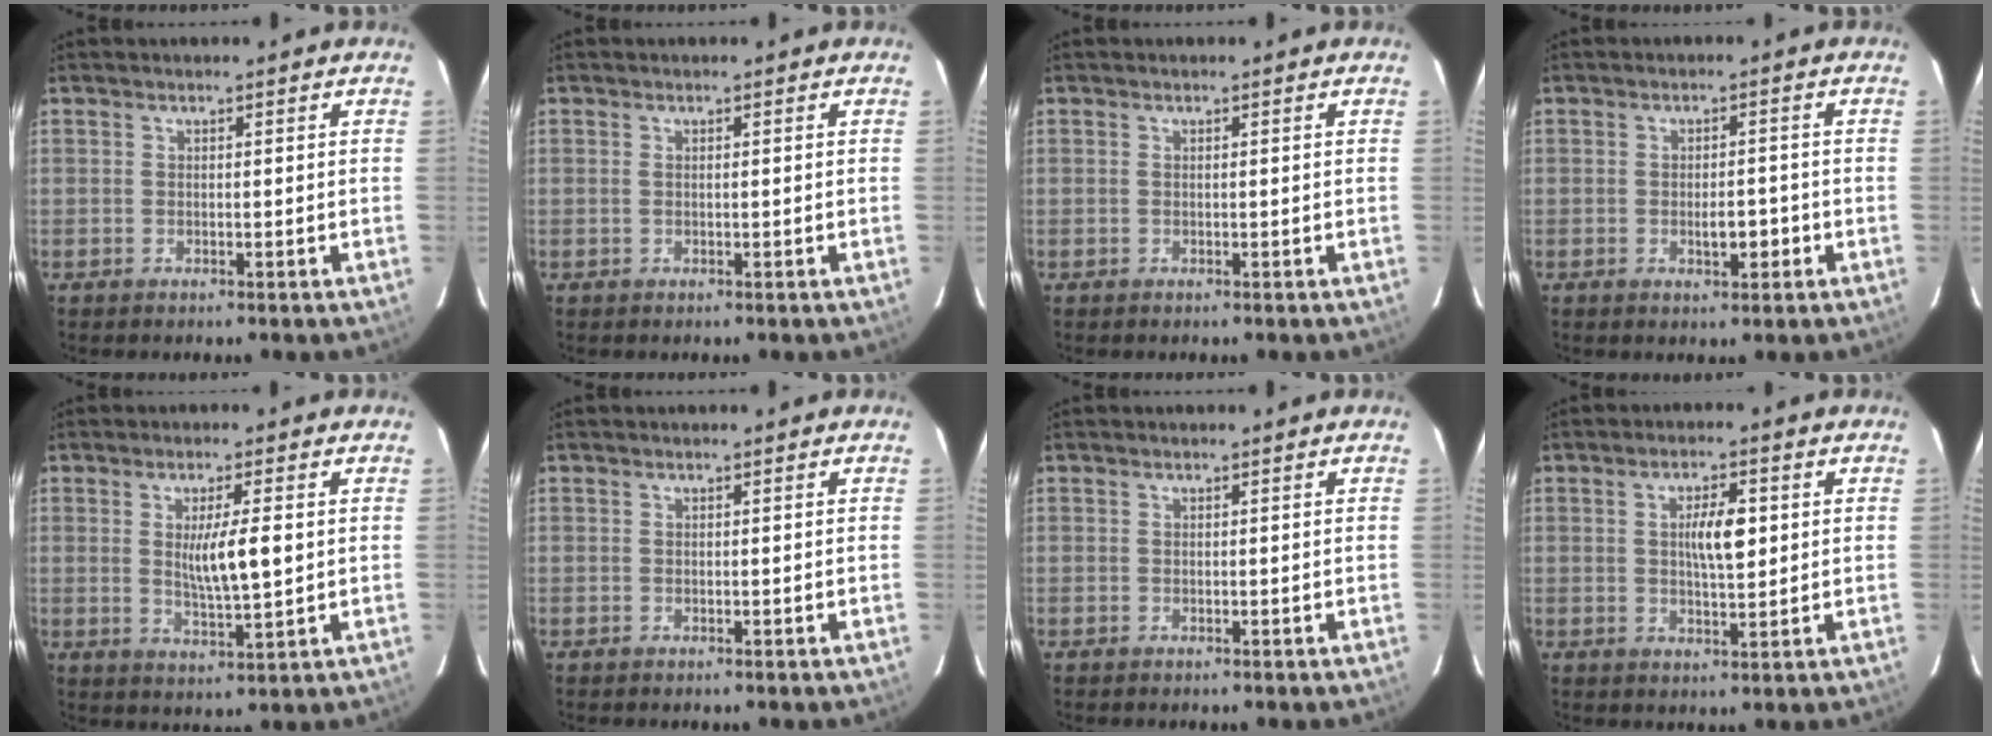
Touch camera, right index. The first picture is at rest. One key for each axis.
{"total": 0.6, "fx": 0.0, "fy": 0.2, "fz": 0.5, "tx": -0.013, "ty": 0.000, "tz": 0.001}
{"total": 0.0}
{"total": 3.3, "fx": -1.1, "fy": 1.2, "fz": 2.9, "tx": -0.047, "ty": 0.002, "tz": -0.012}
{"total": 6.8, "fx": 0.8, "fy": 0.7, "fz": 6.7, "tx": -0.116, "ty": -0.011, "tz": 0.019}
{"total": 0.0}
{"total": 0.0}
{"total": 5.5, "fx": 0.9, "fy": 1.4, "fz": 5.2, "tx": -0.090, "ty": 0.006, "tz": 0.018}